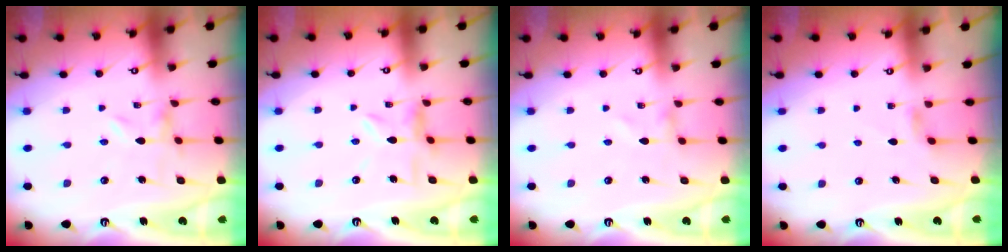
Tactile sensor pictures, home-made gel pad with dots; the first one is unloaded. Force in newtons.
{"total": 5.3, "press": 5.2, "slide": 0.4}
{"total": 1.0, "press": 1.0, "slide": 0.1}
{"total": 2.9, "press": 2.8, "slide": 0.4}